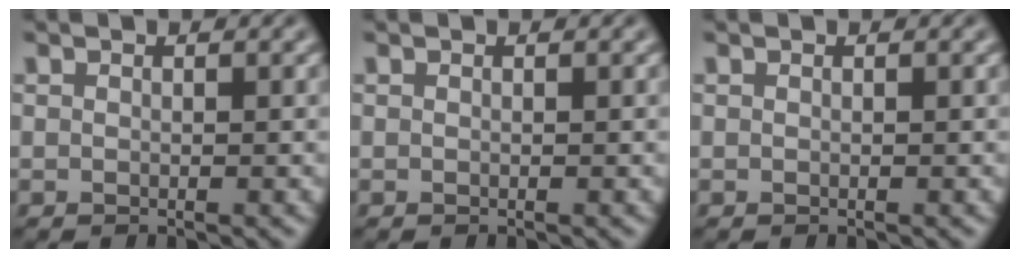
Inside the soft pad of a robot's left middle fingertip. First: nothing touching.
{"total": 0.0}
{"total": 0.0}